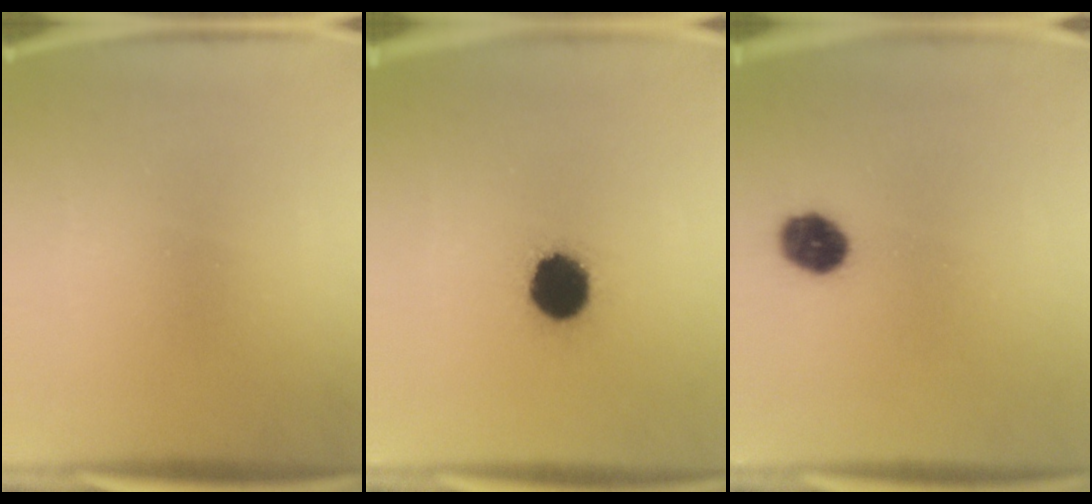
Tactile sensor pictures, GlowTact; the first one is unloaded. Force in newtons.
{"total": 12.4}
{"total": 7.0}